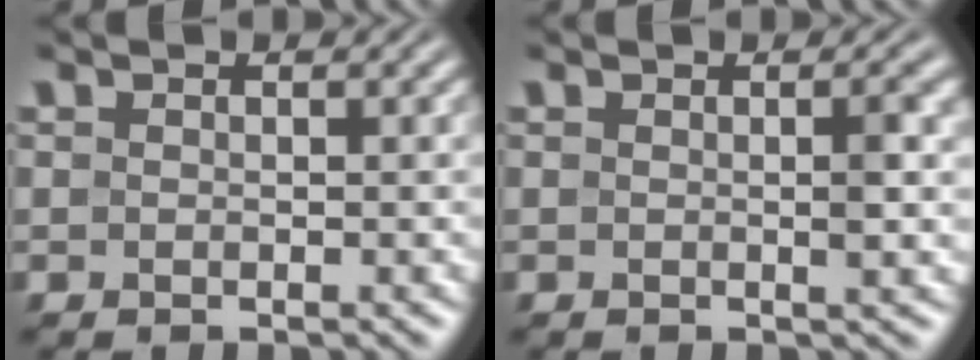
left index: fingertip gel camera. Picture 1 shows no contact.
{"total": 2.4, "force": [0.2, 0.4, 2.3], "torque": [-0.031, 0.002, -0.002]}